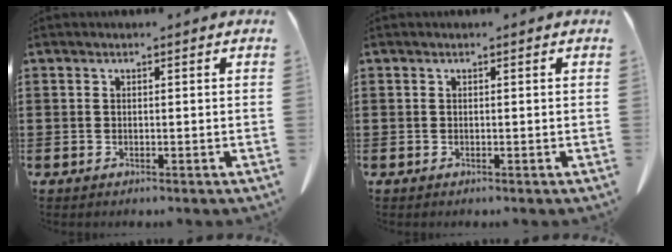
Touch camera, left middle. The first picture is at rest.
{"total": 0.0}